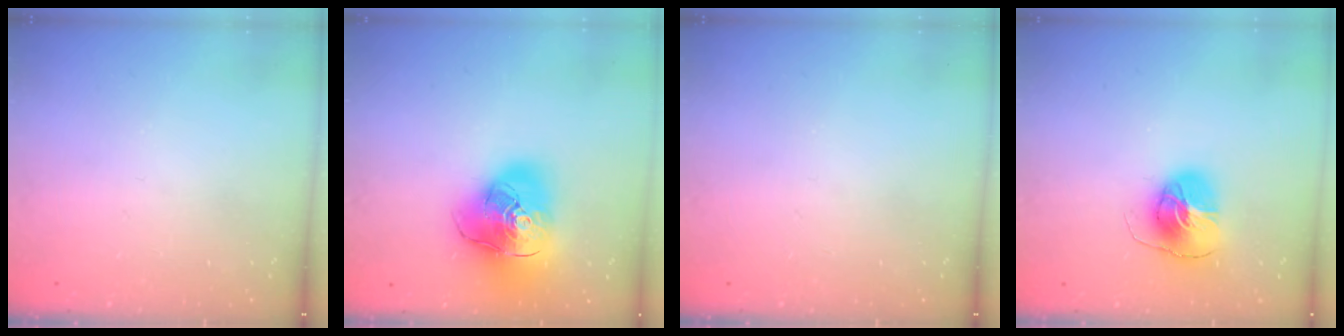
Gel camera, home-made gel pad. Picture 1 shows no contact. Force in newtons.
{"total": 22.5, "press": 22.3, "slide": 3.4}
{"total": 0.0}
{"total": 9.1, "press": 9.1, "slide": 0.8}